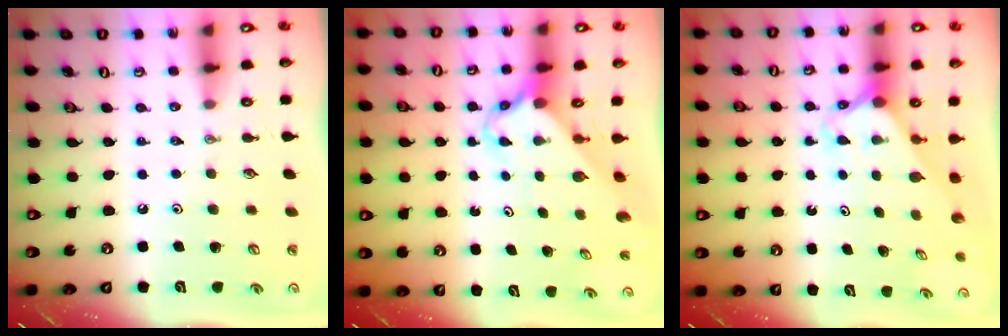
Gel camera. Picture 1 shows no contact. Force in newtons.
{"total": 2.6, "press": 2.6, "slide": 0.3}
{"total": 2.2, "press": 2.2, "slide": 0.2}